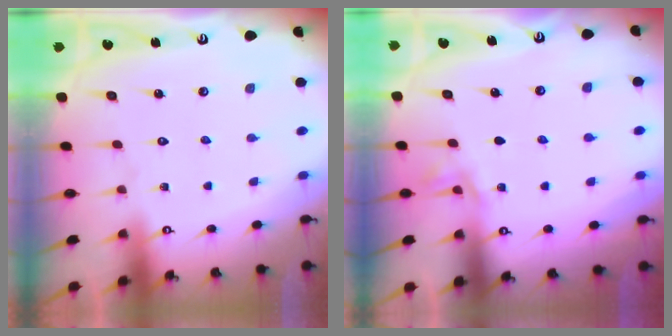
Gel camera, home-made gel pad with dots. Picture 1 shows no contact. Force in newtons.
{"total": 3.5, "press": 2.7, "slide": 2.2}